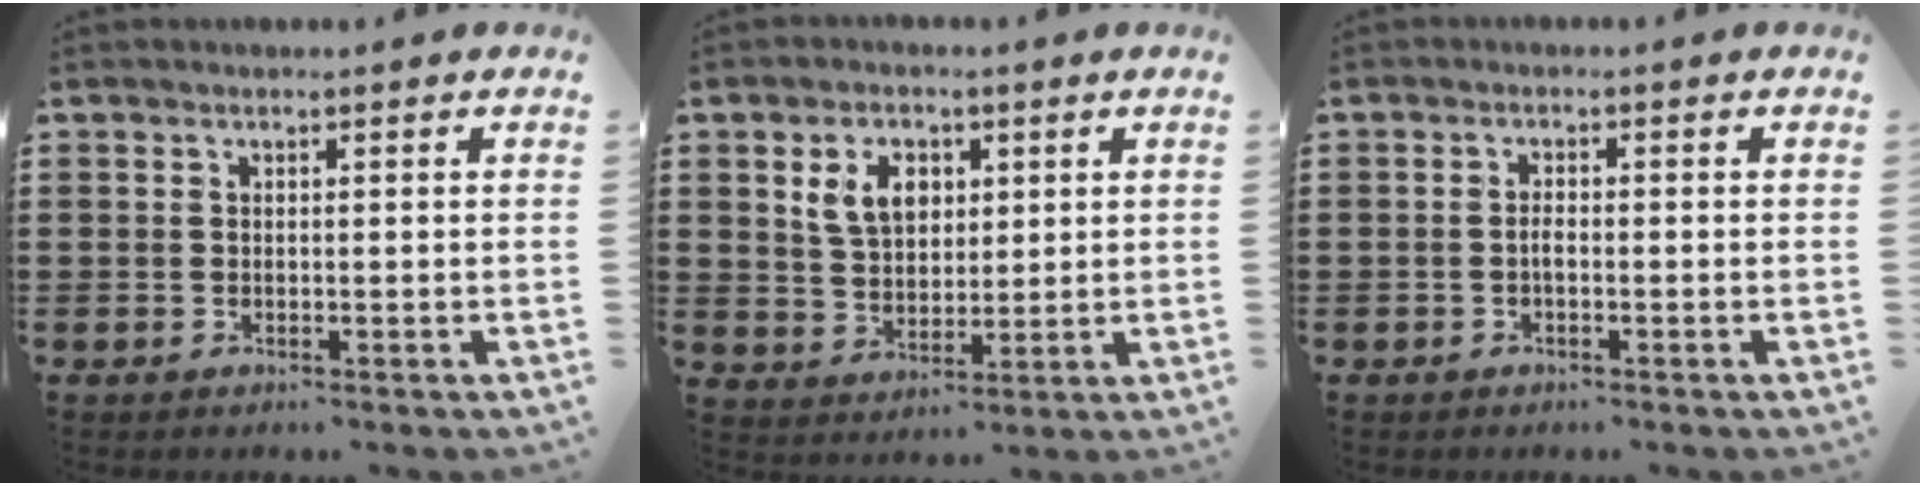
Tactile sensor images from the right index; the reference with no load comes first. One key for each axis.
{"total": 6.1, "fx": 2.4, "fy": 4.2, "fz": 3.7, "tx": -0.088, "ty": 0.017, "tz": 0.044}
{"total": 1.3, "fx": -0.5, "fy": 0.5, "fz": 1.1, "tx": -0.024, "ty": -0.001, "tz": -0.009}